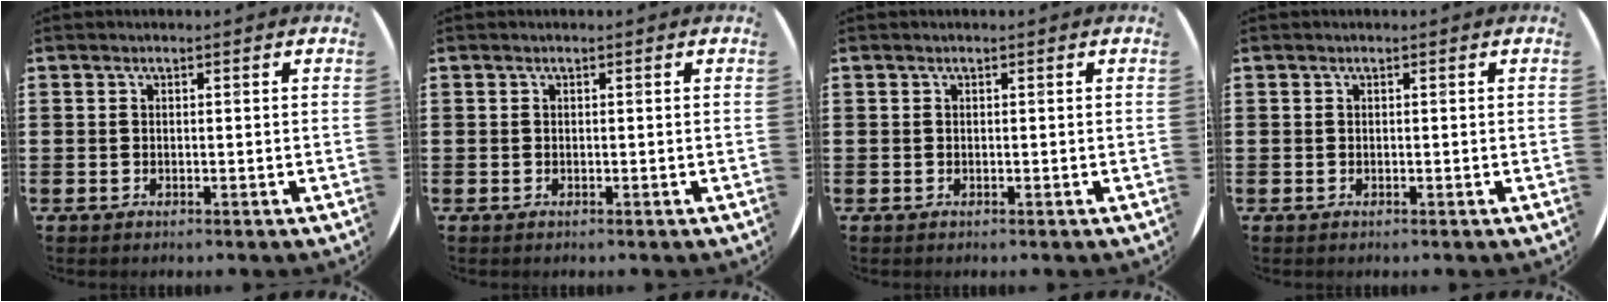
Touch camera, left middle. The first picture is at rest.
{"total": 0.0}
{"total": 0.0}
{"total": 0.0}